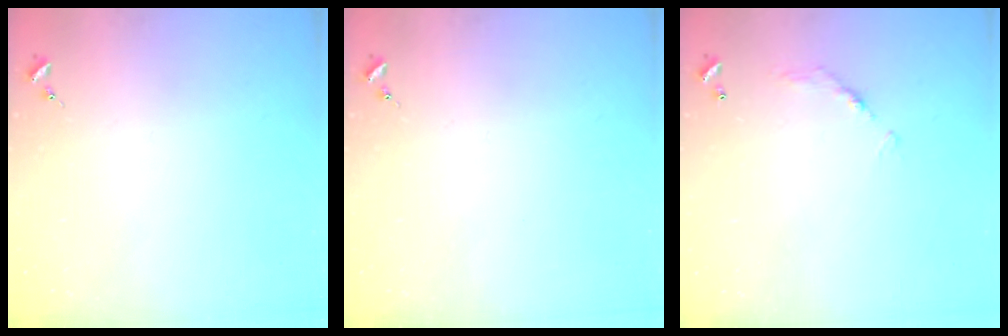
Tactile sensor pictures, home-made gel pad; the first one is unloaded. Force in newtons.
{"total": 0.0}
{"total": 6.8, "press": 6.8, "slide": 0.5}